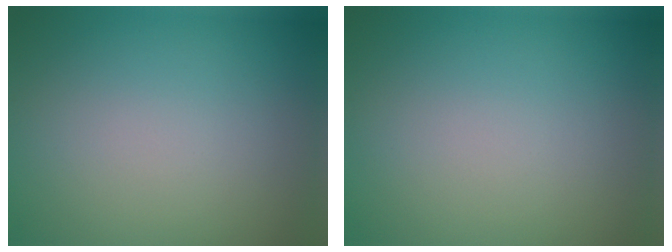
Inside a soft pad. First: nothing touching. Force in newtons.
{"total": 0.0}